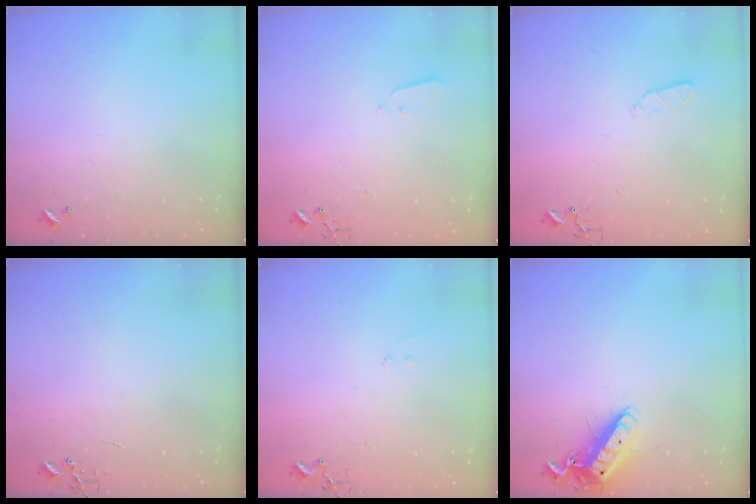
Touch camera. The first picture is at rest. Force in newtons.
{"total": 2.1, "press": 2.1, "slide": 0.3}
{"total": 3.2, "press": 3.1, "slide": 0.5}
{"total": 0.0}
{"total": 6.1, "press": 6.1, "slide": 0.5}
{"total": 13.0, "press": 12.9, "slide": 1.9}